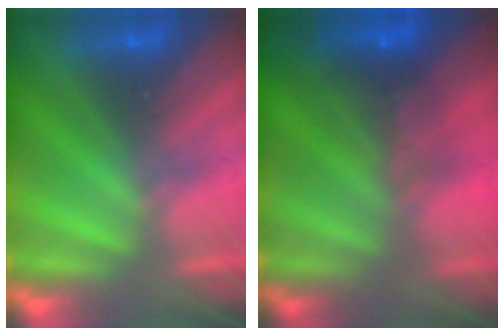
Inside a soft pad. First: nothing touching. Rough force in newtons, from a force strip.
{"total": 10.3}